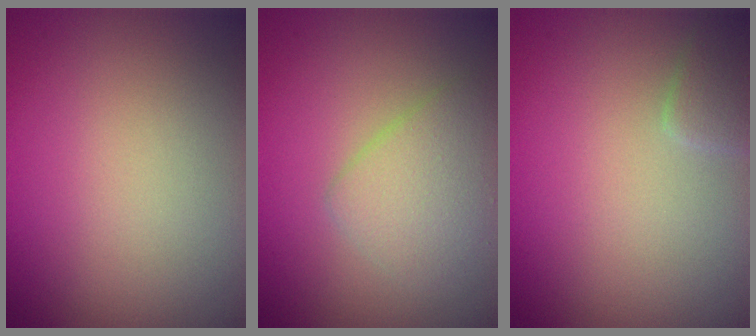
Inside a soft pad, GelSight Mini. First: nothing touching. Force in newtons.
{"total": 2.8, "press": 2.8, "slide": 0.1}
{"total": 1.6, "press": 1.6, "slide": 0.1}